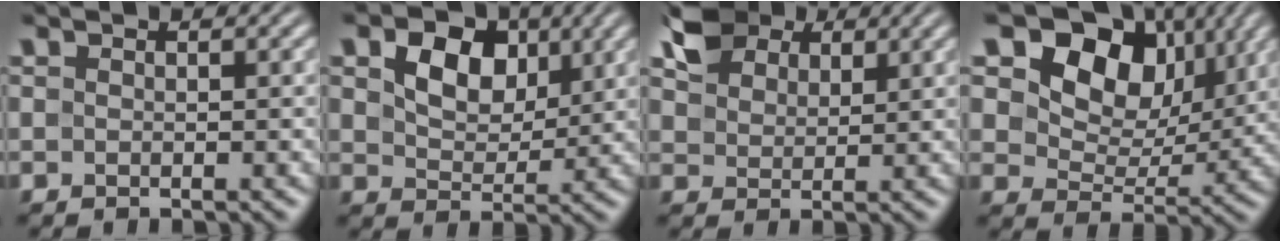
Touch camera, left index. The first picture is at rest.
{"total": 5.8, "force": [2.3, 3.9, 3.6], "torque": [-0.075, -0.002, 0.032]}
{"total": 4.9, "force": [3.4, 2.9, 1.9], "torque": [-0.051, 0.011, 0.063]}
{"total": 13.2, "force": [6.9, 8.4, 7.4], "torque": [-0.141, 0.029, 0.106]}